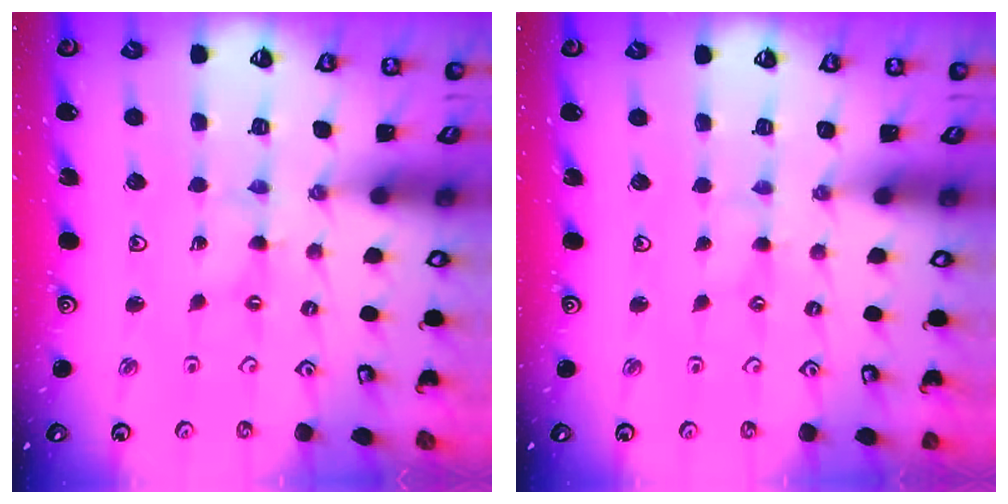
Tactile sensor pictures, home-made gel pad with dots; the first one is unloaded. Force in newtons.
{"total": 0.6, "press": 0.6, "slide": 0.2}